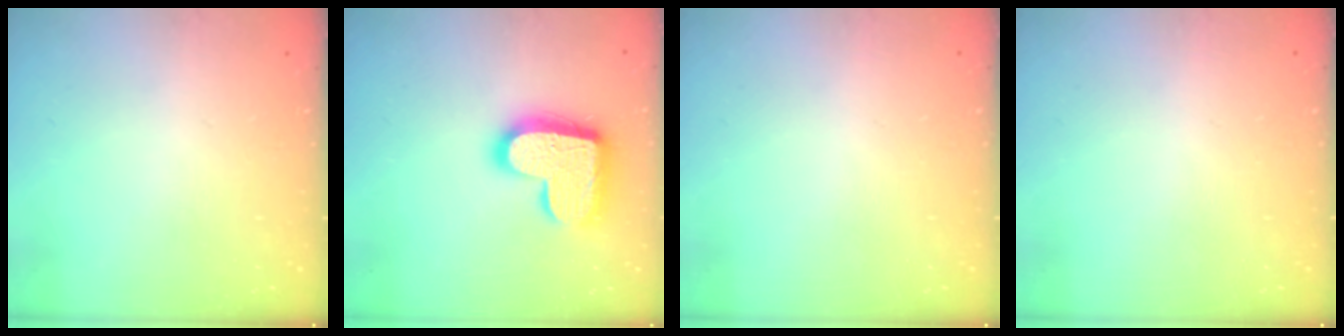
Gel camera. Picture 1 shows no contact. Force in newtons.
{"total": 17.7, "press": 17.6, "slide": 1.3}
{"total": 0.0}
{"total": 0.6, "press": 0.6, "slide": 0.2}